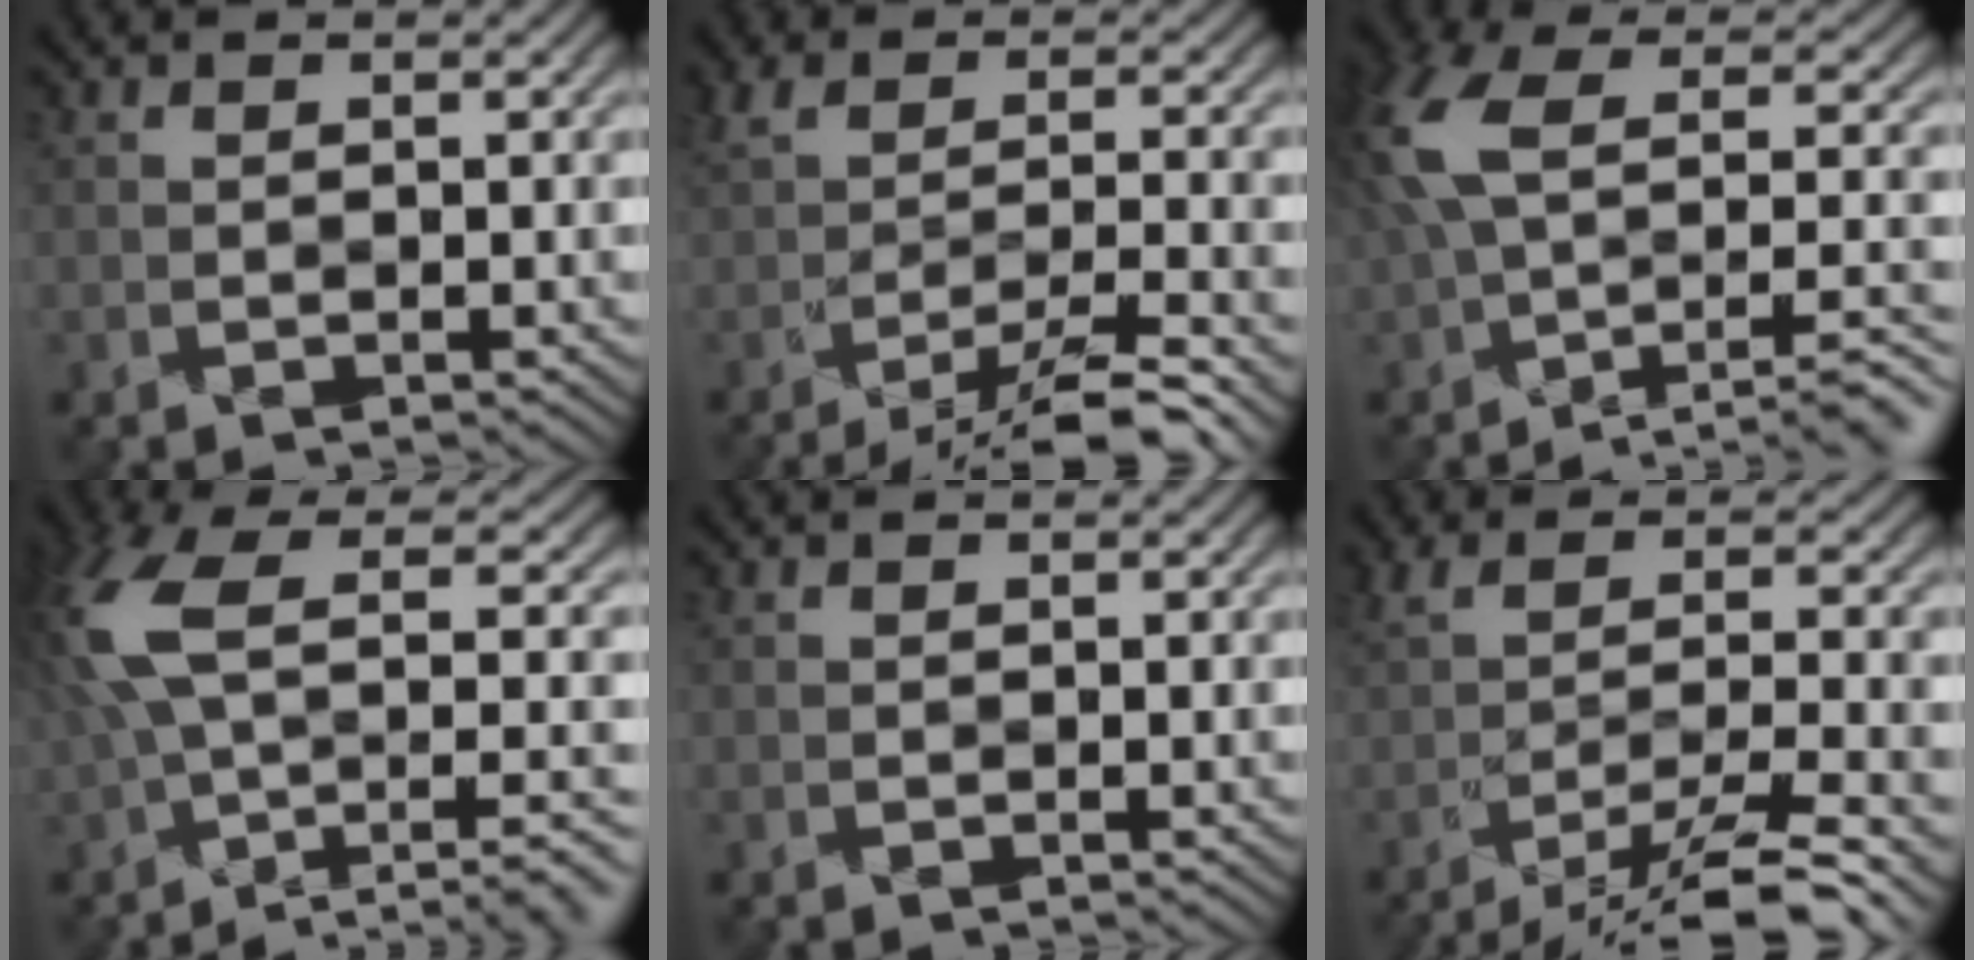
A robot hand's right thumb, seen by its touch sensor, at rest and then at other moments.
{"total": 6.6, "force": [-4.1, 1.2, 5.0], "torque": [-0.080, 0.009, -0.077]}
{"total": 12.6, "force": [-3.1, 5.5, 10.9], "torque": [-0.244, 0.010, -0.042]}
{"total": 13.6, "force": [-1.3, 5.8, 12.2], "torque": [-0.270, 0.015, -0.014]}
{"total": 0.0}
{"total": 8.3, "force": [-5.3, 1.4, 6.3], "torque": [-0.102, 0.006, -0.094]}